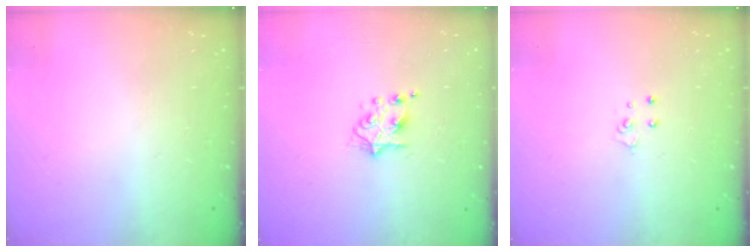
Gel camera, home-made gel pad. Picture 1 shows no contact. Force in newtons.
{"total": 5.6, "press": 5.6, "slide": 0.8}
{"total": 2.9, "press": 2.9, "slide": 0.3}